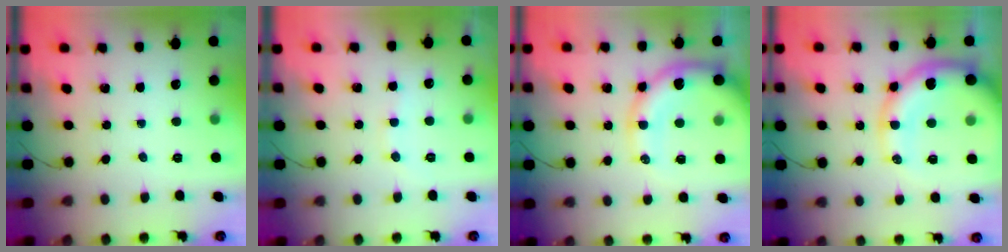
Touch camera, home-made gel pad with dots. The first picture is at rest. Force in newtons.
{"total": 6.8, "press": 6.7, "slide": 1.2}
{"total": 15.8, "press": 15.4, "slide": 3.5}
{"total": 17.9, "press": 17.5, "slide": 3.8}